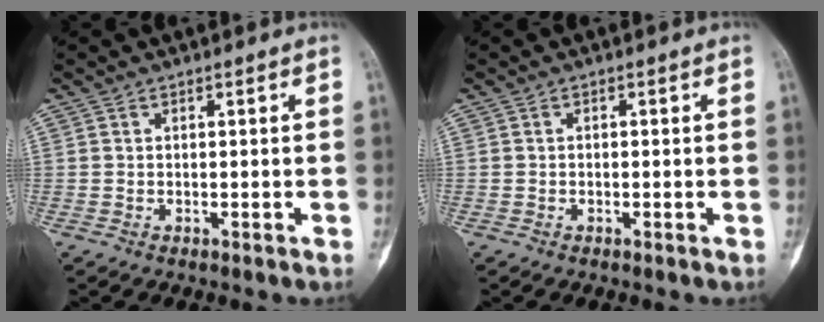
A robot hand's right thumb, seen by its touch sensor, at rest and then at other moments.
{"total": 0.0}